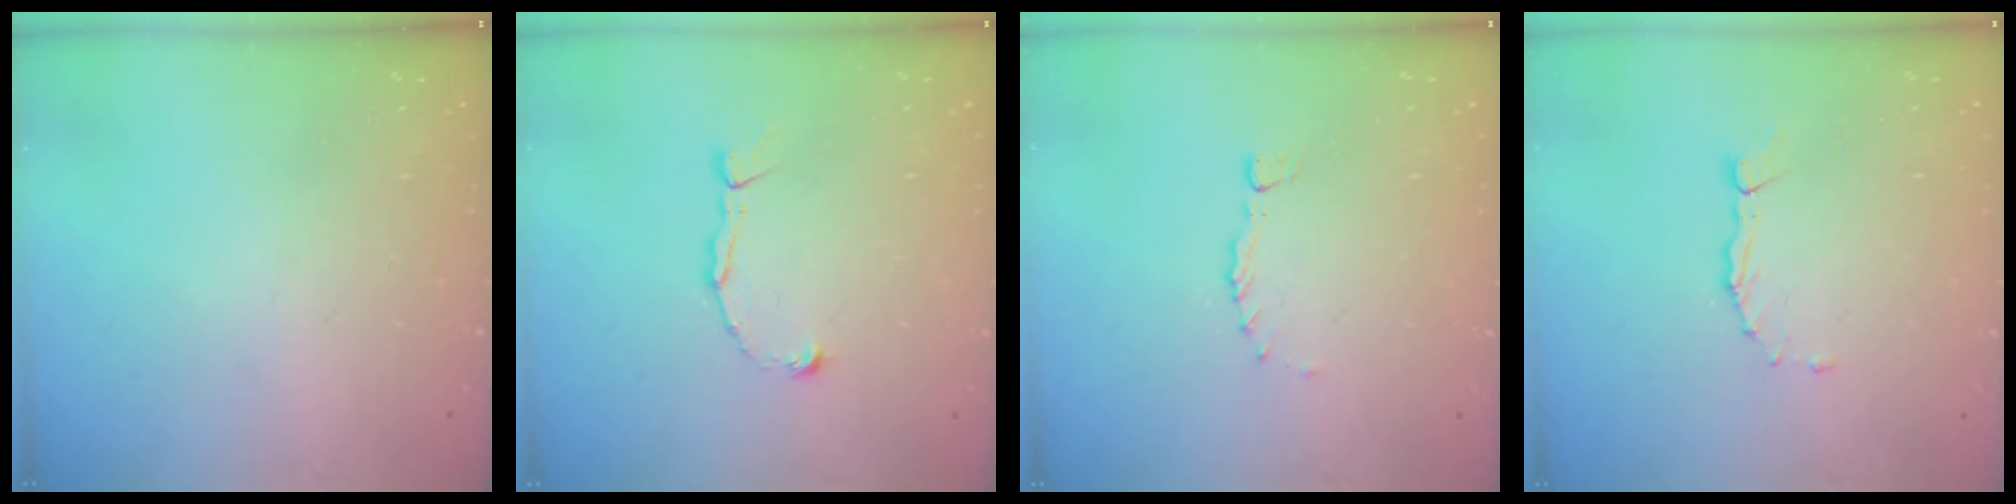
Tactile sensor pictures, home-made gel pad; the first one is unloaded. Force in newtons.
{"total": 2.5, "press": 2.5, "slide": 0.2}
{"total": 0.0}
{"total": 2.2, "press": 2.2, "slide": 0.3}